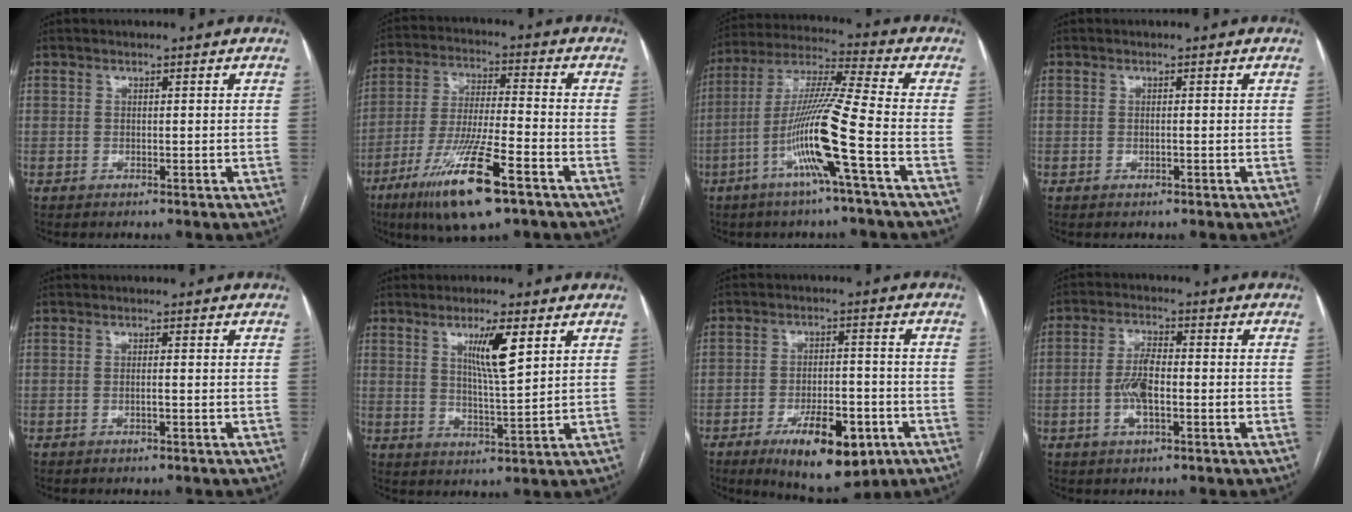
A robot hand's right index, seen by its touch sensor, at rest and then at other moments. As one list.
[{"total": 15.1, "force": [-8.4, 1.7, 12.4], "torque": [-0.250, -0.031, -0.150]}, {"total": 13.7, "force": [-5.0, -1.5, 12.7], "torque": [-0.251, -0.002, -0.101]}, {"total": 0.5, "force": [-0.1, 0.1, 0.5], "torque": [-0.010, 0.000, 0.000]}, {"total": 1.0, "force": [-0.3, 0.0, 0.9], "torque": [-0.017, 0.001, -0.005]}, {"total": 7.2, "force": [3.1, 0.4, 6.5], "torque": [-0.116, -0.007, 0.055]}, {"total": 12.5, "force": [-6.3, 4.6, 9.8], "torque": [-0.153, -0.004, -0.089]}, {"total": 6.2, "force": [-1.5, 2.0, 5.7], "torque": [-0.121, 0.007, -0.029]}]